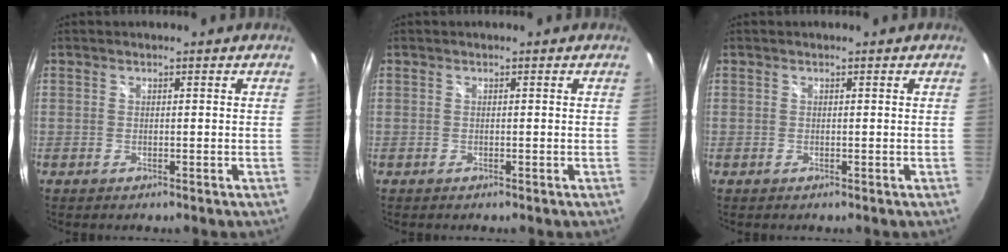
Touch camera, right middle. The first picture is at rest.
{"total": 0.0}
{"total": 0.0}